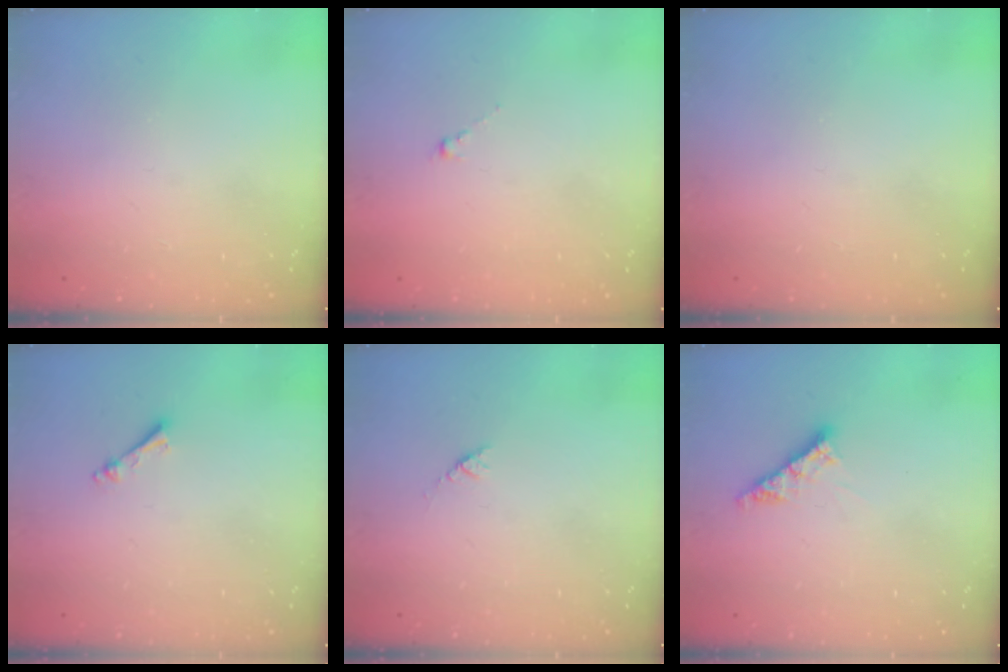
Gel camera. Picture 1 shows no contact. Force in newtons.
{"total": 0.8, "press": 0.7, "slide": 0.5}
{"total": 0.0}
{"total": 2.4, "press": 2.3, "slide": 0.4}
{"total": 2.7, "press": 2.6, "slide": 0.4}
{"total": 6.9, "press": 6.8, "slide": 0.7}